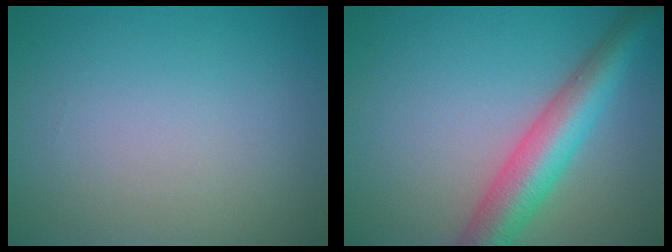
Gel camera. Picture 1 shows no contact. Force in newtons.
{"total": 6.3, "press": 6.3, "slide": 0.2}